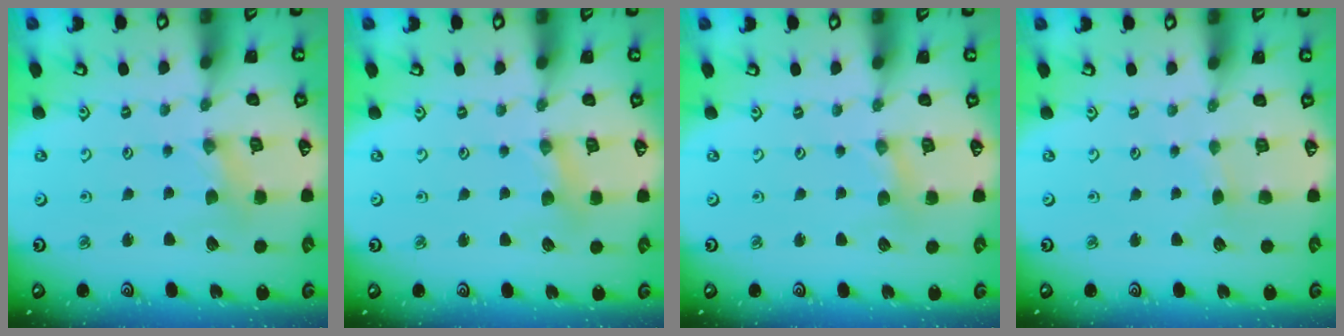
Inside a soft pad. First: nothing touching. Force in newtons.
{"total": 1.9, "press": 1.9, "slide": 0.3}
{"total": 0.0}
{"total": 1.0, "press": 0.9, "slide": 0.2}